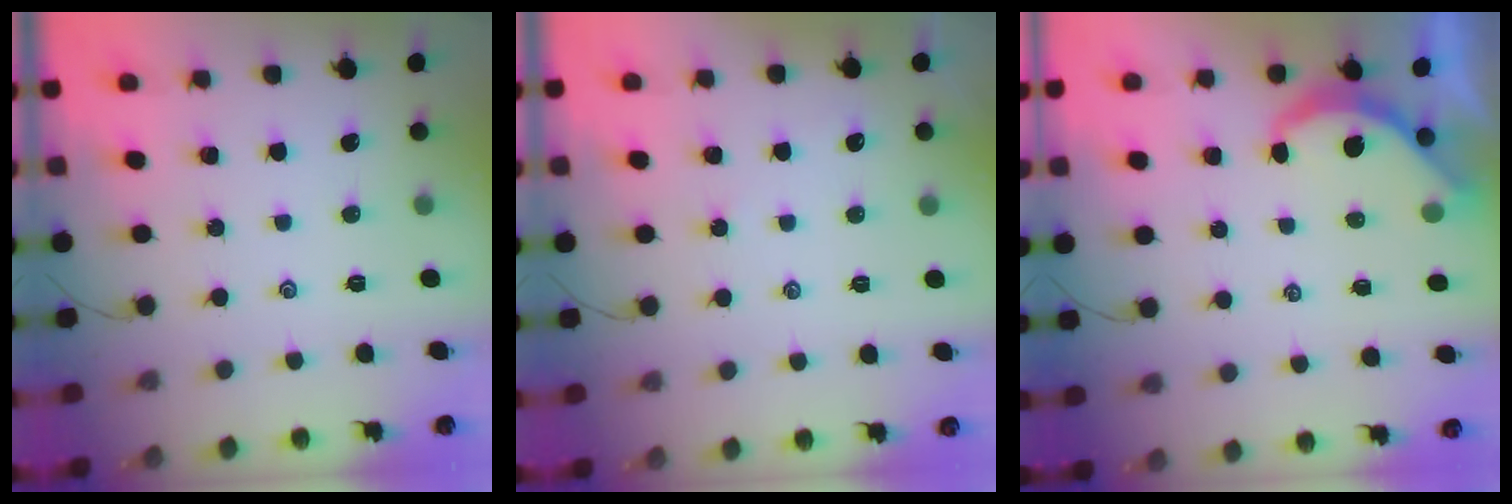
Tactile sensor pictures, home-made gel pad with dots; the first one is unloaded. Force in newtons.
{"total": 1.7, "press": 1.6, "slide": 0.4}
{"total": 6.4, "press": 6.4, "slide": 0.1}